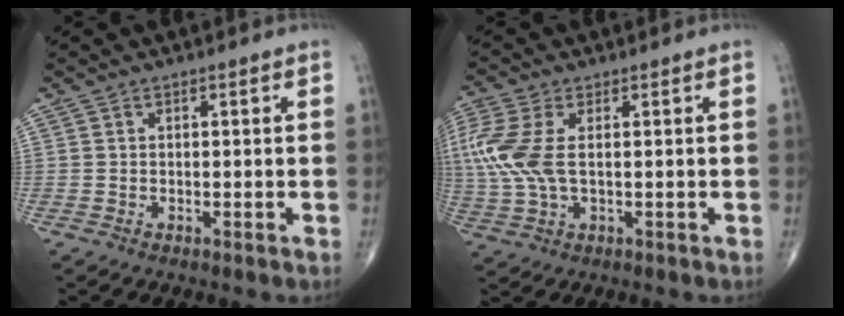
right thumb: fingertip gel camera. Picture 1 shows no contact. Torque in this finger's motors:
{"motor_torque": [0.92, 1.29, 1.02, 0.04, 0.13]}